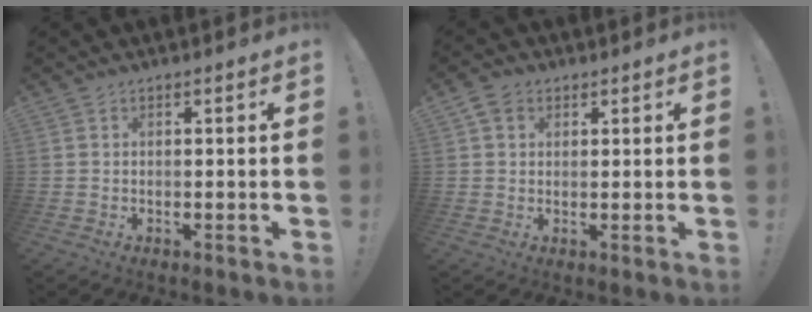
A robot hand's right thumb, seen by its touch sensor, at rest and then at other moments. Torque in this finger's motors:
{"motor_torque": [-0.19, 0.13, 0.01, -0.09, 0.14]}